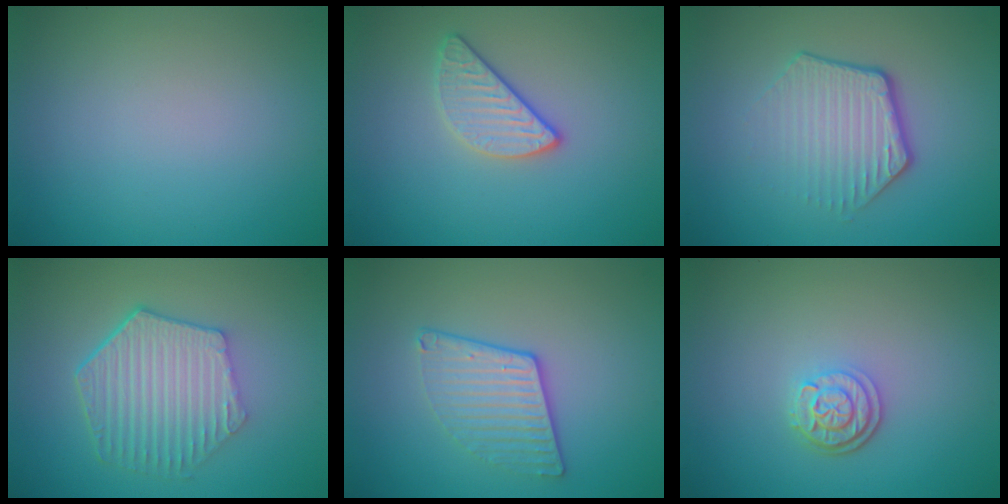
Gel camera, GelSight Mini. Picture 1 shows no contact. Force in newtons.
{"total": 2.5, "press": 2.4, "slide": 0.8}
{"total": 4.1, "press": 3.0, "slide": 2.9}
{"total": 6.2, "press": 4.6, "slide": 4.1}
{"total": 3.2, "press": 2.9, "slide": 1.5}
{"total": 2.5, "press": 2.1, "slide": 1.4}